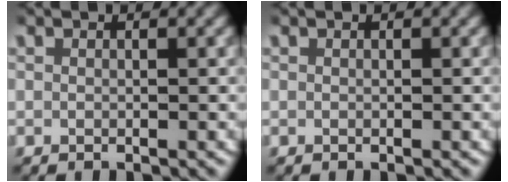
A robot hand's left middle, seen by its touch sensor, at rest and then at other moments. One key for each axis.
{"total": 0.0}